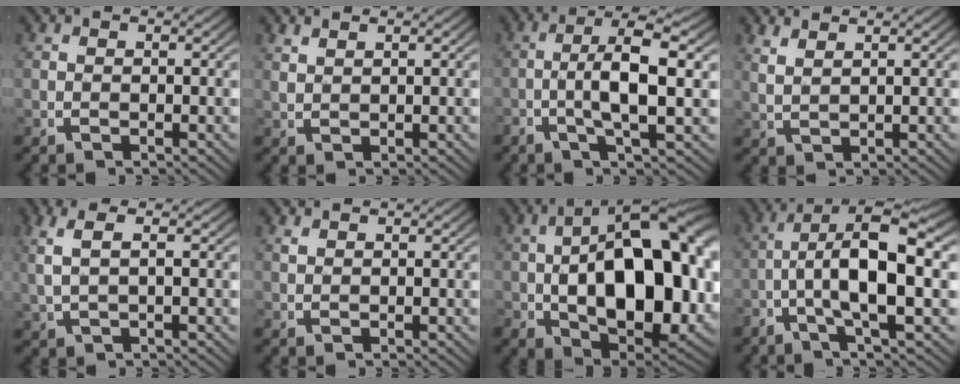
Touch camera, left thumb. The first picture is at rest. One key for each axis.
{"total": 1.6, "fx": 1.5, "fy": -0.1, "fz": 0.3, "tx": -0.004, "ty": 0.006, "tz": 0.038}
{"total": 6.1, "fx": 0.0, "fy": 1.4, "fz": 5.9, "tx": -0.119, "ty": -0.009, "tz": -0.001}
{"total": 2.4, "fx": 2.1, "fy": 0.3, "fz": 1.0, "tx": -0.020, "ty": 0.005, "tz": 0.049}
{"total": 3.6, "fx": 1.1, "fy": 1.4, "fz": 3.1, "tx": -0.077, "ty": 0.005, "tz": 0.029}
{"total": 0.7, "fx": 0.7, "fy": -0.1, "fz": 0.1, "tx": -0.003, "ty": 0.000, "tz": 0.019}
{"total": 18.9, "fx": -1.1, "fy": 10.9, "fz": 15.4, "tx": -0.240, "ty": -0.058, "tz": 0.016}
{"total": 8.8, "fx": -0.4, "fy": 3.4, "fz": 8.1, "tx": -0.149, "ty": -0.014, "tz": -0.008}